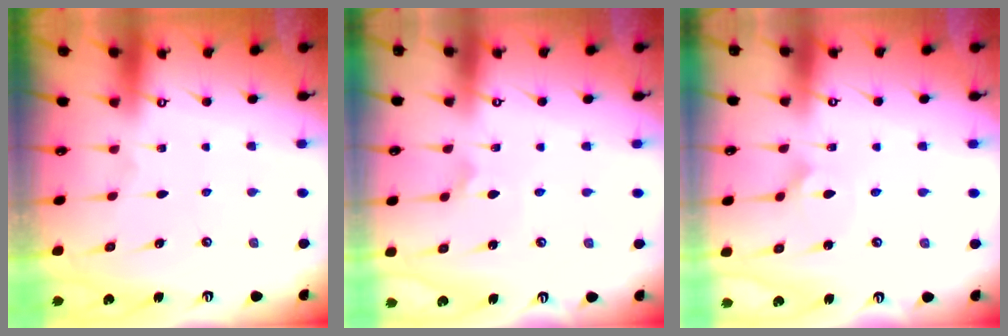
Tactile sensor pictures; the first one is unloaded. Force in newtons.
{"total": 2.5, "press": 2.4, "slide": 0.5}
{"total": 2.5, "press": 2.5, "slide": 0.1}